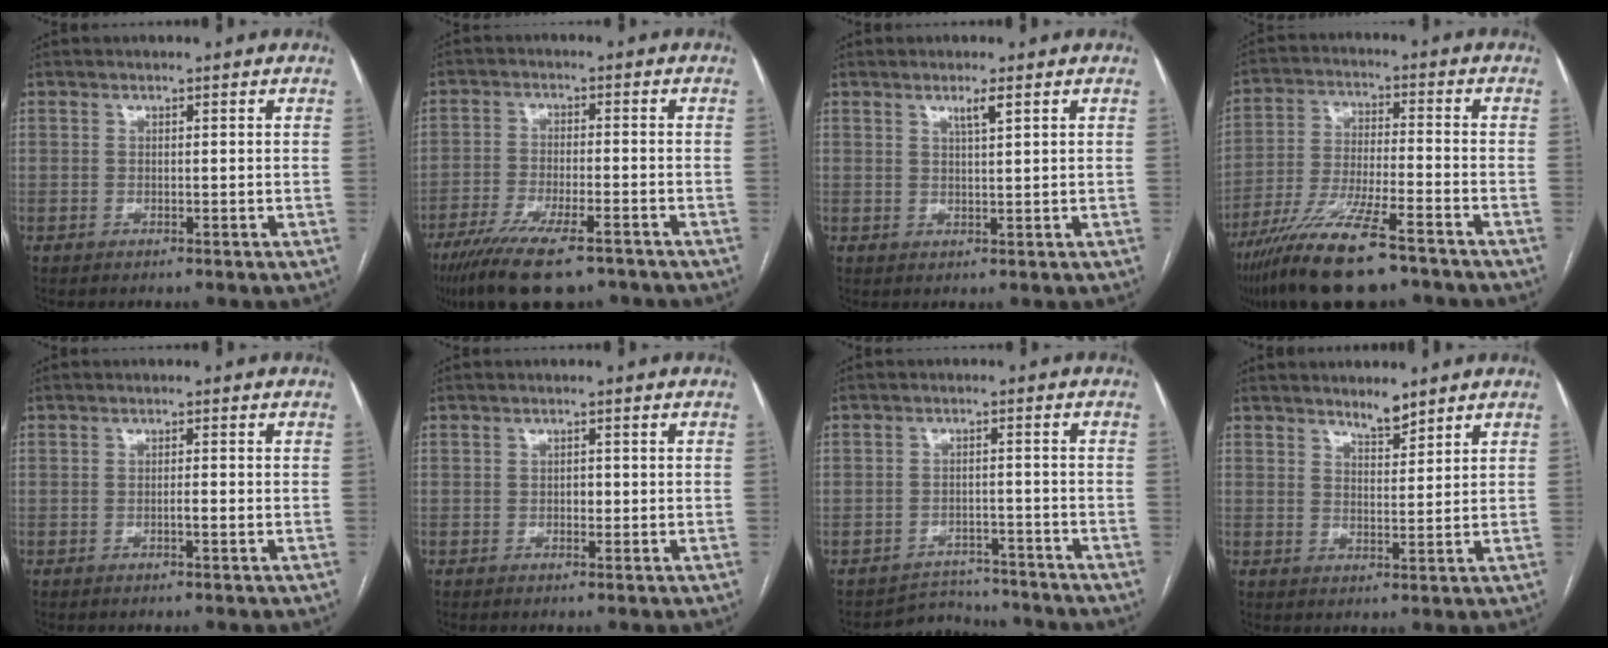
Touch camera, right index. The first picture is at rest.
{"total": 13.9, "force": [-10.3, 3.2, 8.7], "torque": [-0.152, -0.029, -0.168]}
{"total": 2.0, "force": [1.2, -0.1, 1.6], "torque": [-0.032, -0.004, 0.022]}
{"total": 15.5, "force": [-11.2, 2.4, 10.5], "torque": [-0.207, -0.041, -0.198]}
{"total": 1.3, "force": [-0.4, 0.1, 1.2], "torque": [-0.021, 0.001, -0.009]}
{"total": 1.1, "force": [-0.1, 0.8, 0.8], "torque": [-0.011, 0.002, -0.002]}
{"total": 5.9, "force": [-5.4, 2.0, -1.3], "torque": [0.025, 0.023, -0.078]}
{"total": 3.2, "force": [2.9, 0.6, 1.2], "torque": [-0.023, -0.008, 0.049]}